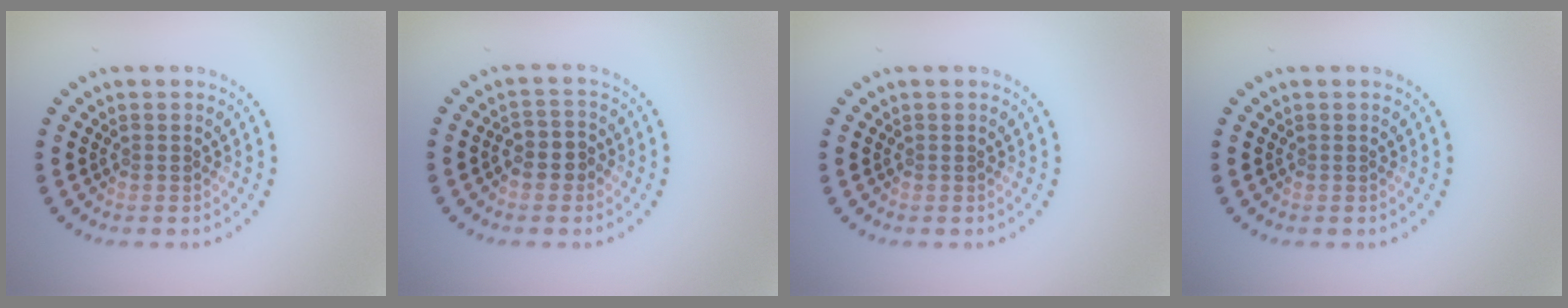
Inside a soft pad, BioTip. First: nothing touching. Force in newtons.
{"total": 2.3, "press": 2.1, "slide": 0.8}
{"total": 0.0}
{"total": 0.0}